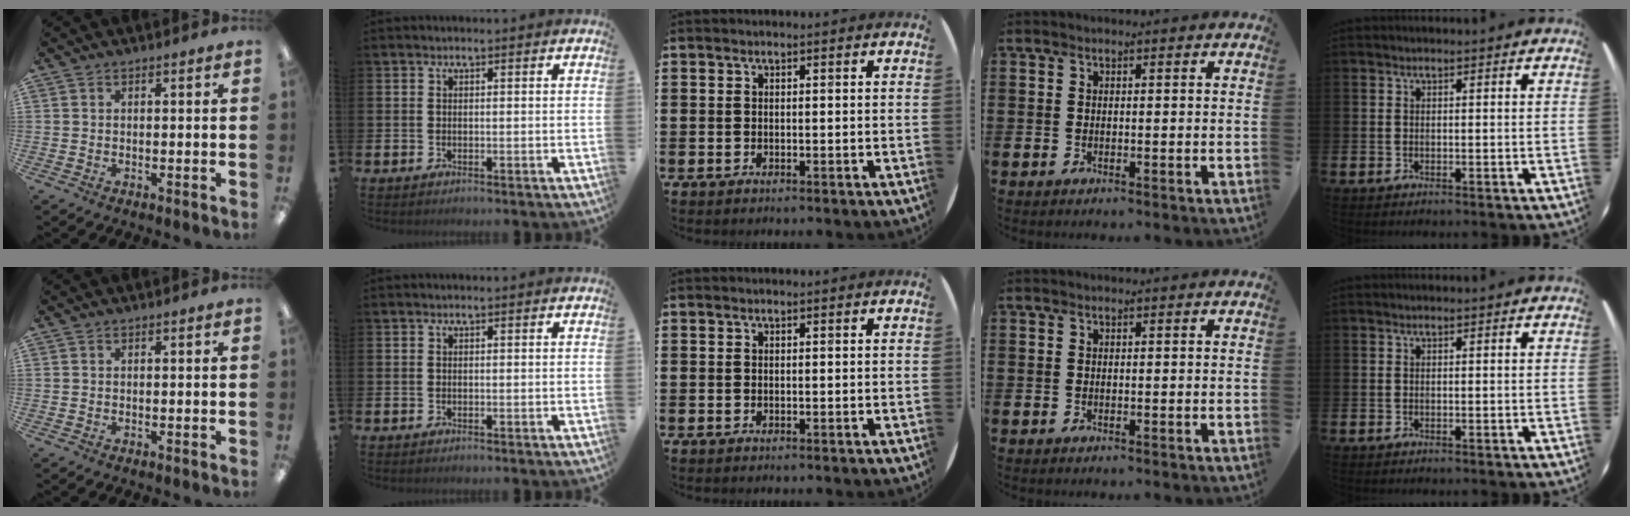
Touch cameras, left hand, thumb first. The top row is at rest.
{}